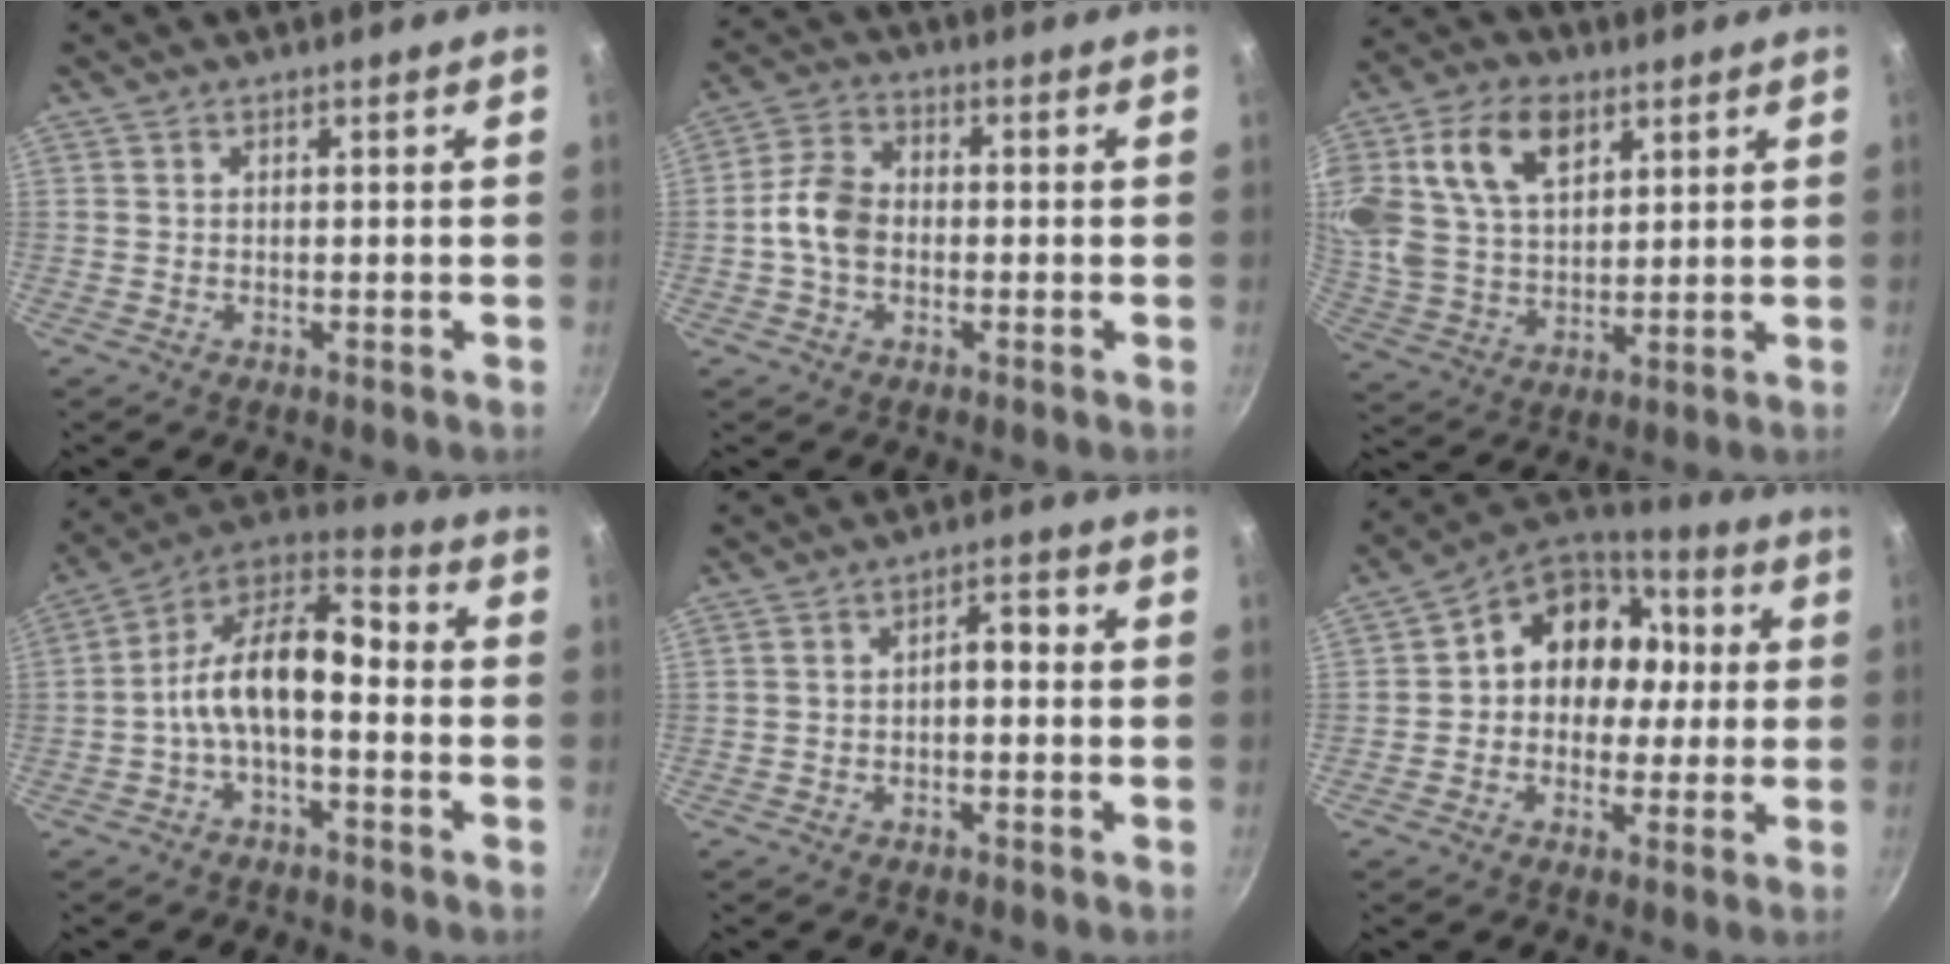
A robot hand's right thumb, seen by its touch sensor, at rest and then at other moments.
{"total": 7.5, "force": [-1.1, 5.4, 5.1], "torque": [-0.084, 0.028, -0.032]}
{"total": 18.4, "force": [7.4, 11.8, 12.0], "torque": [-0.234, 0.000, 0.140]}
{"total": 13.4, "force": [-2.7, 6.7, 11.3], "torque": [-0.195, 0.055, -0.064]}
{"total": 3.4, "force": [-0.9, 1.8, 2.8], "torque": [-0.030, 0.023, -0.015]}
{"total": 14.2, "force": [0.8, 11.9, 7.8], "torque": [-0.066, 0.041, -0.007]}